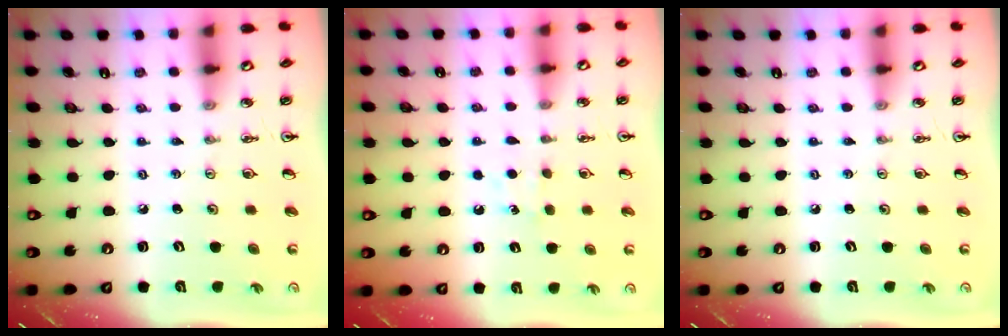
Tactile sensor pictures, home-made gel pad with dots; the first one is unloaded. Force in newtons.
{"total": 4.5, "press": 4.4, "slide": 0.5}
{"total": 0.0}